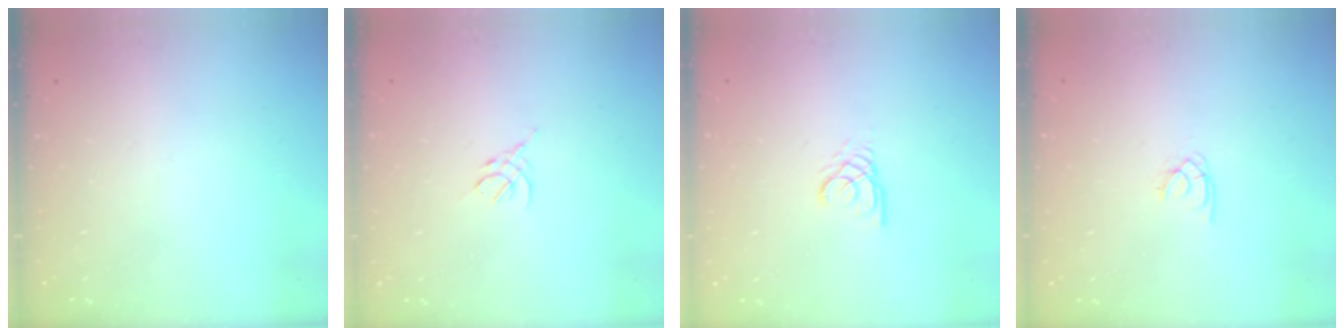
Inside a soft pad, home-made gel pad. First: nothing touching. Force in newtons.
{"total": 3.8, "press": 3.7, "slide": 0.8}
{"total": 2.6, "press": 2.6, "slide": 0.1}
{"total": 1.4, "press": 1.4, "slide": 0.2}